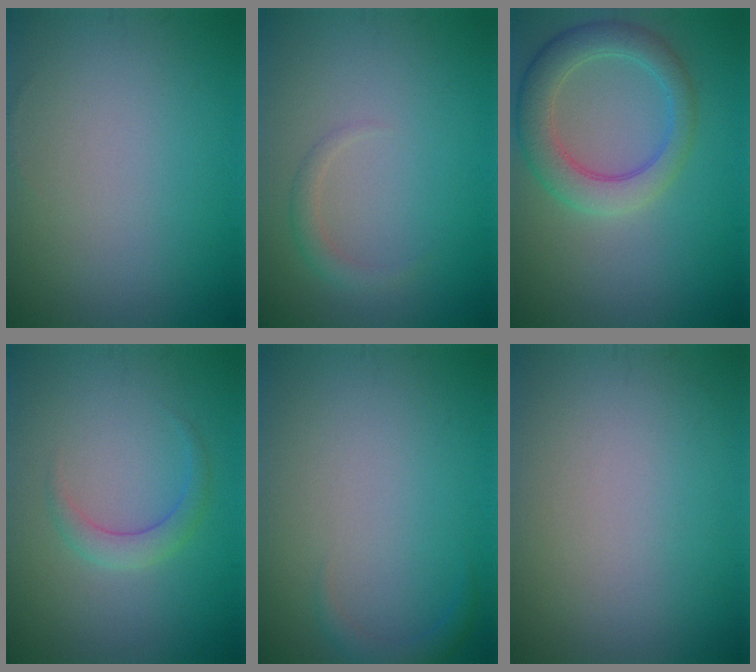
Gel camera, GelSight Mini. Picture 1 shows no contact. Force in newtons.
{"total": 1.3, "press": 1.3, "slide": 0.1}
{"total": 5.0, "press": 4.9, "slide": 0.4}
{"total": 1.9, "press": 1.9, "slide": 0.1}
{"total": 1.2, "press": 1.2, "slide": 0.2}
{"total": 0.0}